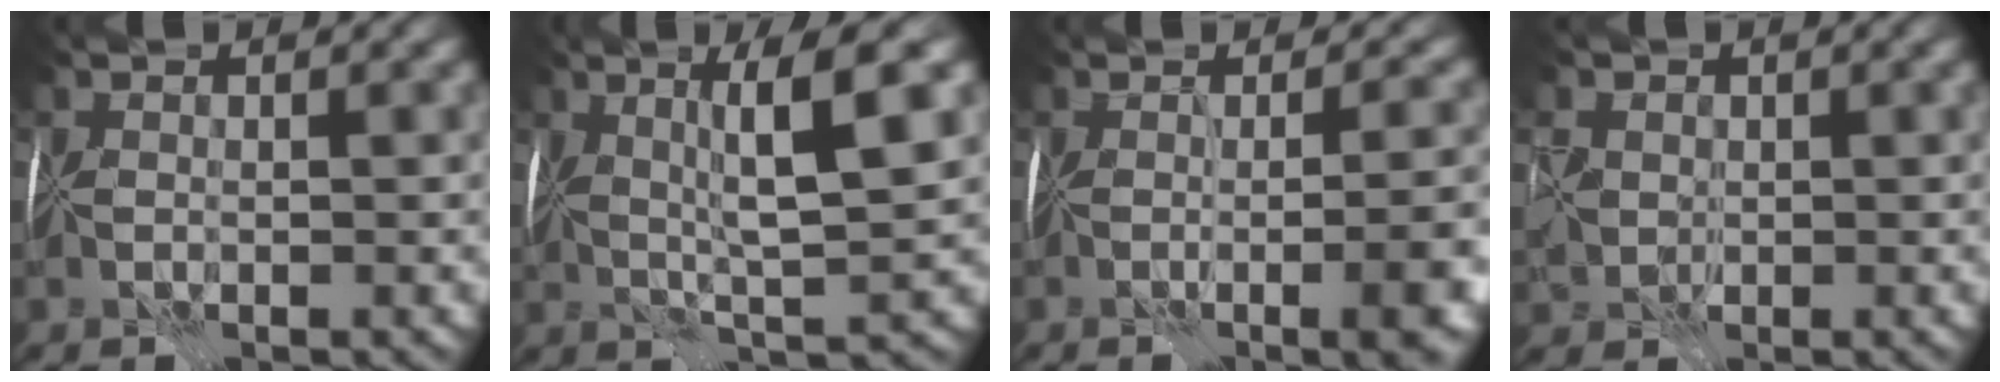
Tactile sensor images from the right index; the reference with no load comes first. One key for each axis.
{"total": 6.4, "fx": 2.0, "fy": 1.1, "fz": 6.0, "tx": -0.100, "ty": 0.002, "tz": 0.034}
{"total": 8.4, "fx": -1.5, "fy": 3.2, "fz": 7.7, "tx": -0.059, "ty": -0.002, "tz": -0.016}
{"total": 3.5, "fx": 0.7, "fy": 3.0, "fz": 1.6, "tx": -0.049, "ty": 0.008, "tz": 0.017}